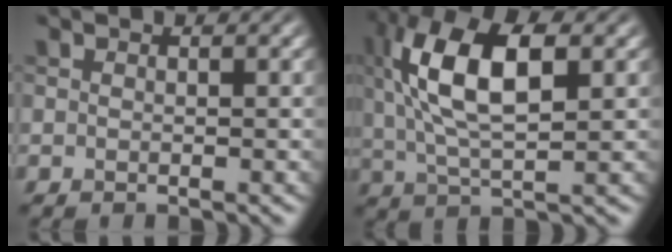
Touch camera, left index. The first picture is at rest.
{"total": 10.6, "force": [2.8, 4.4, 9.2], "torque": [-0.183, 0.018, 0.046]}